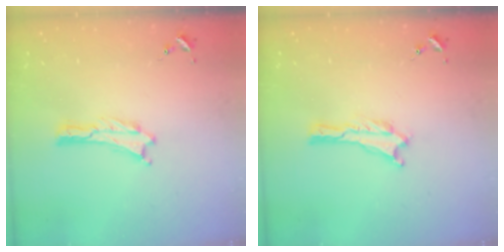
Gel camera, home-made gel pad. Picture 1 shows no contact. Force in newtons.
{"total": 0.0}